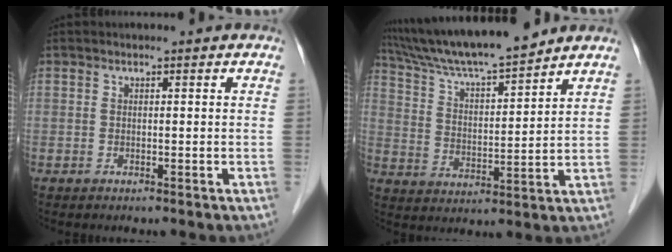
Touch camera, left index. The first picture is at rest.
{"total": 12.3, "force": [10.8, 0.1, 5.9], "torque": [-0.108, -0.006, 0.187]}